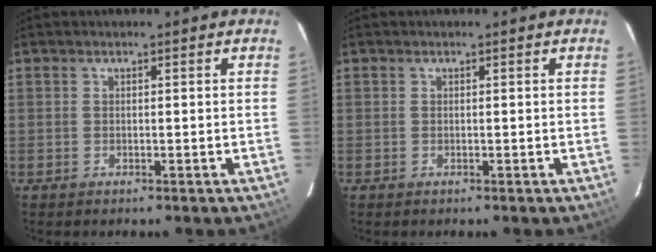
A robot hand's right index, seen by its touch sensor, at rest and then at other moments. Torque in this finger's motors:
{"motor_torque": [0.00, 0.00, 0.01, 0.01]}